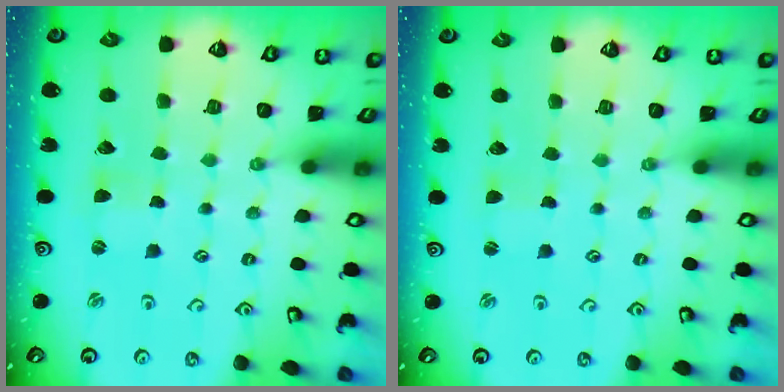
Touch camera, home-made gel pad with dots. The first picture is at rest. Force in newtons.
{"total": 0.9, "press": 0.9, "slide": 0.1}